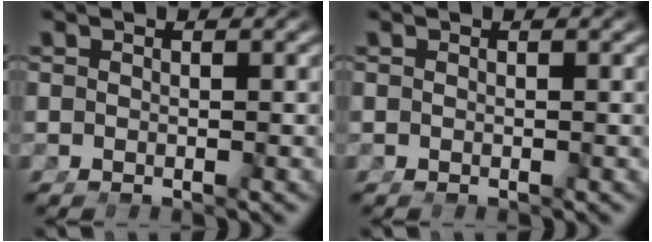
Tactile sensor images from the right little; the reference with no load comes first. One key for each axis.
{"total": 0.0}